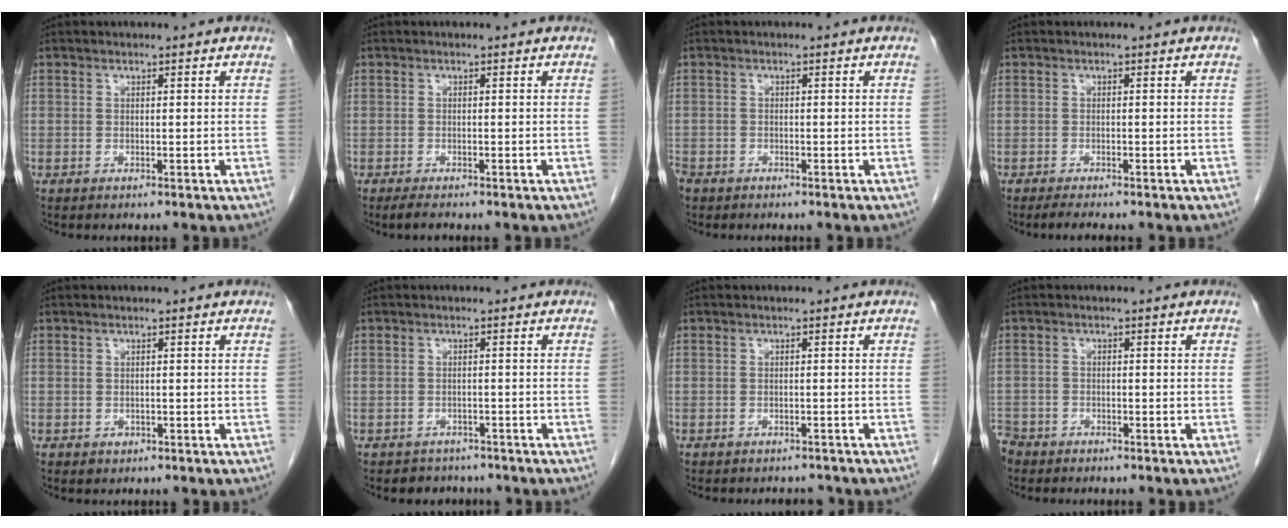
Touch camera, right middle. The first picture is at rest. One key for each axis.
{"total": 1.7, "fx": -1.4, "fy": 0.2, "fz": 1.0, "tx": -0.024, "ty": -0.005, "tz": -0.023}
{"total": 2.8, "fx": -2.0, "fy": 1.8, "fz": 0.8, "tx": -0.025, "ty": -0.002, "tz": -0.039}
{"total": 2.7, "fx": -2.2, "fy": 0.1, "fz": 1.5, "tx": -0.026, "ty": -0.006, "tz": -0.032}
{"total": 0.8, "fx": -0.4, "fy": 0.7, "fz": 0.3, "tx": -0.005, "ty": 0.001, "tz": -0.001}
{"total": 3.4, "fx": -2.8, "fy": 1.9, "fz": -0.1, "tx": -0.007, "ty": 0.007, "tz": -0.037}
{"total": 3.9, "fx": -3.6, "fy": 1.4, "fz": 0.6, "tx": -0.007, "ty": 0.000, "tz": -0.043}
{"total": 3.8, "fx": -3.2, "fy": 2.0, "fz": 0.3, "tx": -0.009, "ty": -0.001, "tz": -0.065}